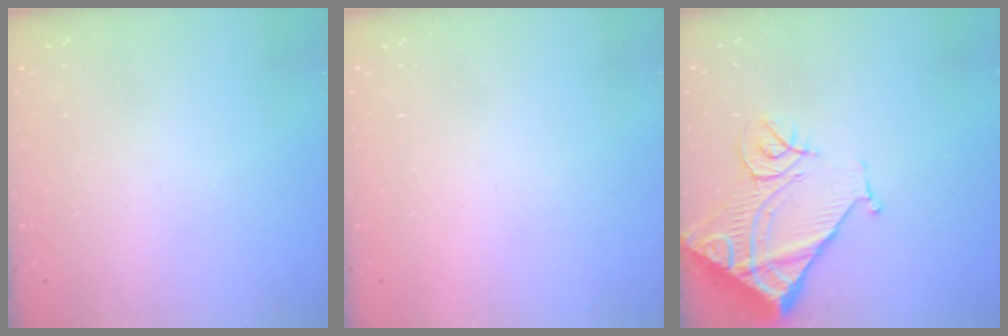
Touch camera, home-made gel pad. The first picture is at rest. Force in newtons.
{"total": 1.5, "press": 1.5, "slide": 0.1}
{"total": 17.1, "press": 17.0, "slide": 1.8}